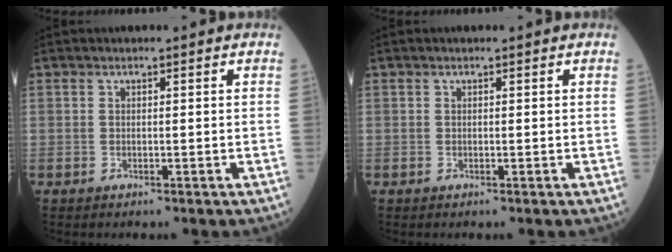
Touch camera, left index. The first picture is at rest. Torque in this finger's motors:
{"motor_torque": [-0.07, 0.08, 0.00, 0.00]}